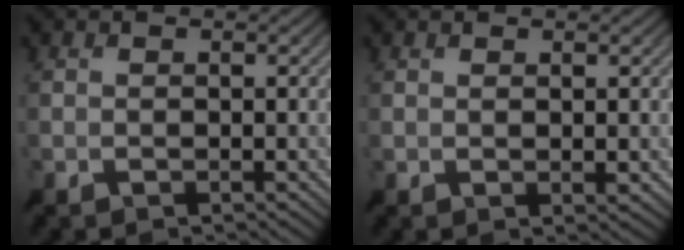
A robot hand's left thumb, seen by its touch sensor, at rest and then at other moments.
{"total": 1.9, "force": [1.8, -0.7, 0.2], "torque": [-0.004, 0.011, 0.027]}